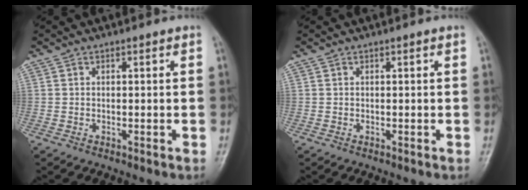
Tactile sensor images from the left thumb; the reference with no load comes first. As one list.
[{"total": 0.0}]